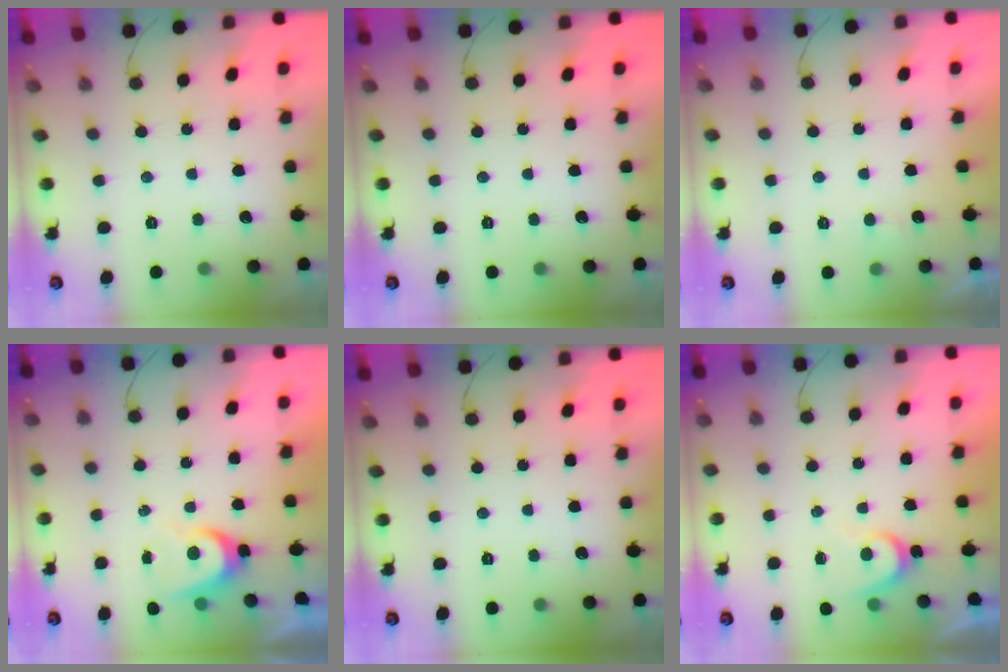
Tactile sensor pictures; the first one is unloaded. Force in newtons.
{"total": 0.0}
{"total": 3.9, "press": 3.9, "slide": 0.4}
{"total": 5.5, "press": 5.5, "slide": 0.6}
{"total": 0.0}
{"total": 5.1, "press": 5.1, "slide": 0.5}